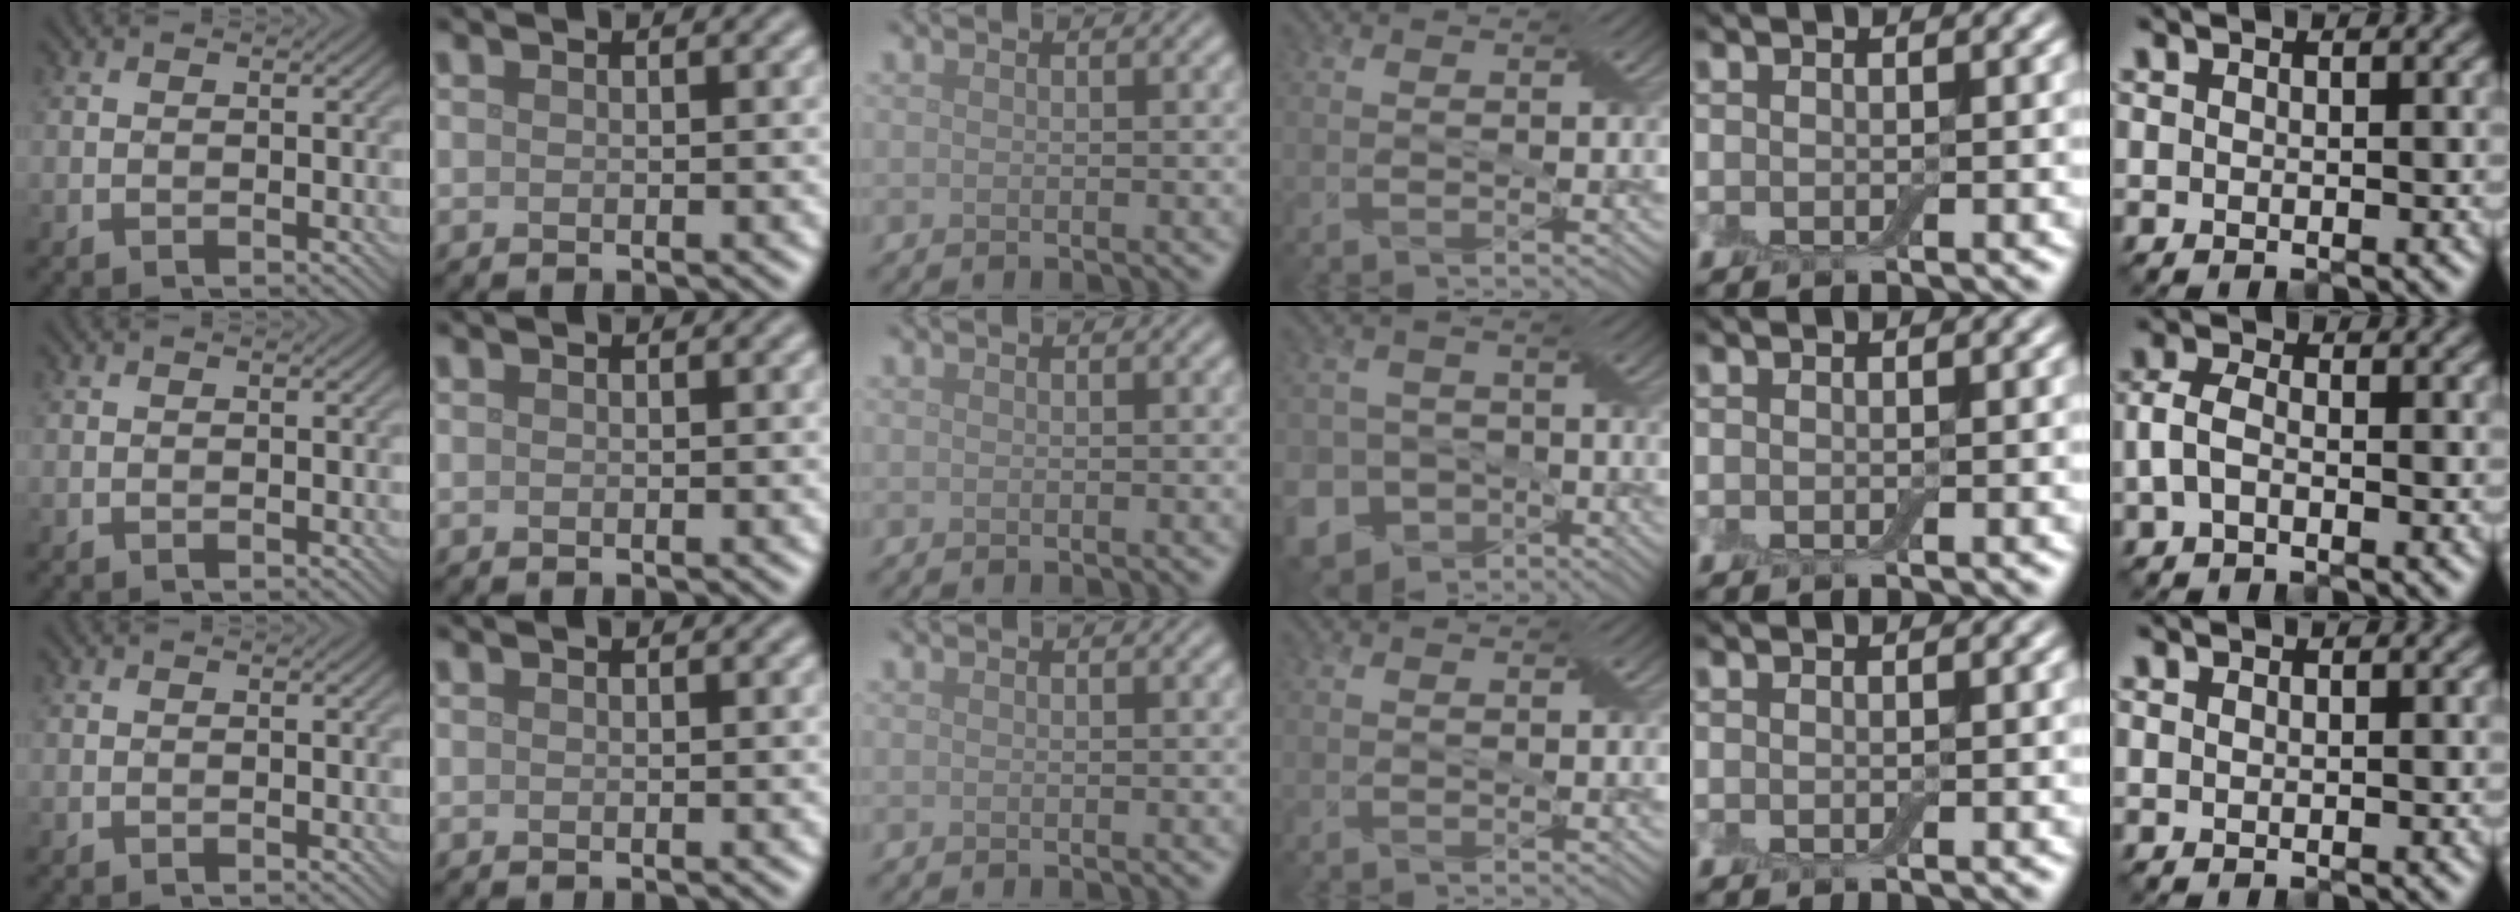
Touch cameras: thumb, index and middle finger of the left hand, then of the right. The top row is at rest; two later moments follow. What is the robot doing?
{"motion": "wipe", "object": "dish"}